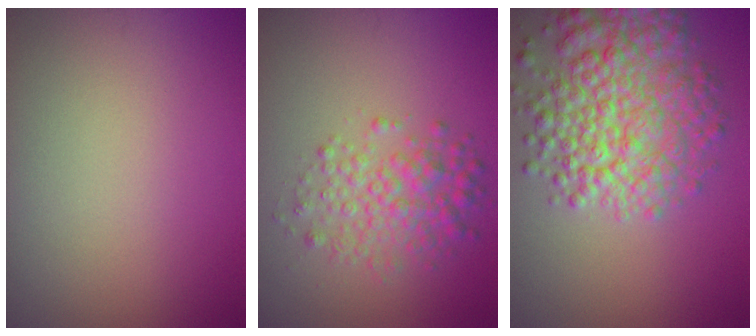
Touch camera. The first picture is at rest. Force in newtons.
{"total": 3.7, "press": 3.7, "slide": 0.0}
{"total": 7.8, "press": 7.8, "slide": 0.3}